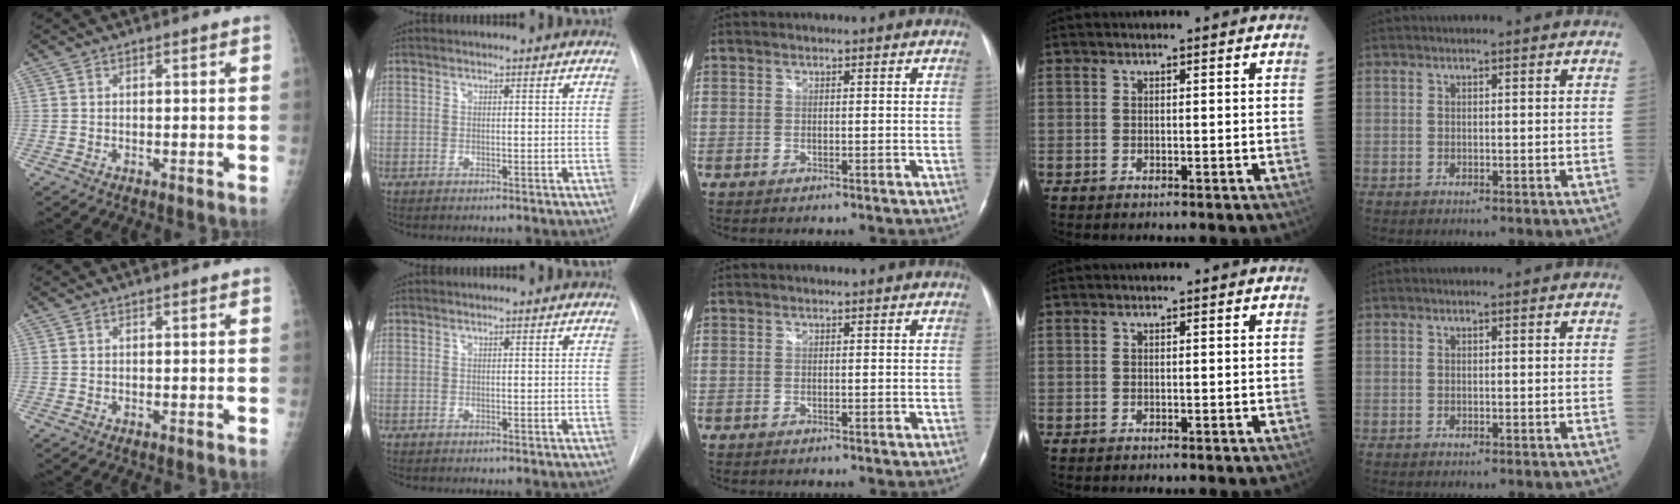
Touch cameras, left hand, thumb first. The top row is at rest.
{}